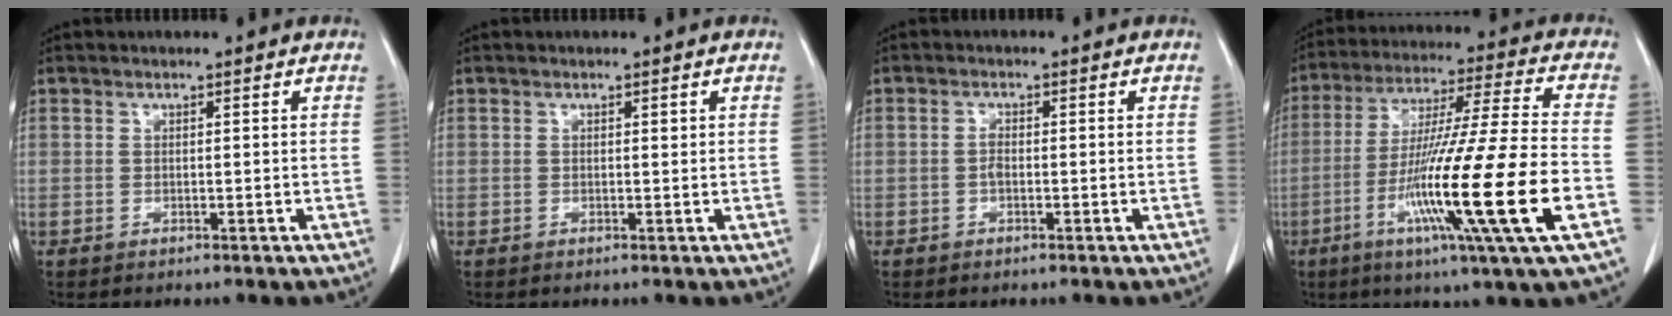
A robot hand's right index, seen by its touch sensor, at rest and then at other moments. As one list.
[{"total": 0.5, "force": [0.2, 0.1, 0.4], "torque": [-0.008, -0.001, 0.004]}, {"total": 1.5, "force": [-0.5, 0.7, 1.2], "torque": [-0.021, 0.004, -0.010]}, {"total": 22.0, "force": [-7.1, -1.1, 20.8], "torque": [-0.380, -0.037, -0.133]}]